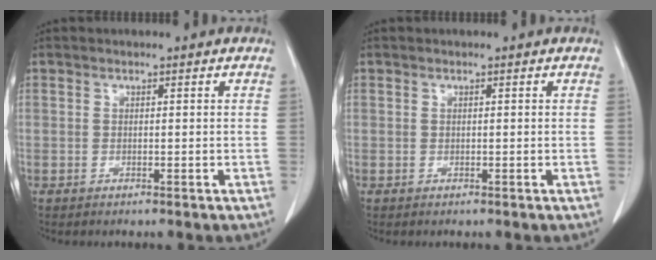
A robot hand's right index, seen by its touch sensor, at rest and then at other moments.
{"total": 0.0}